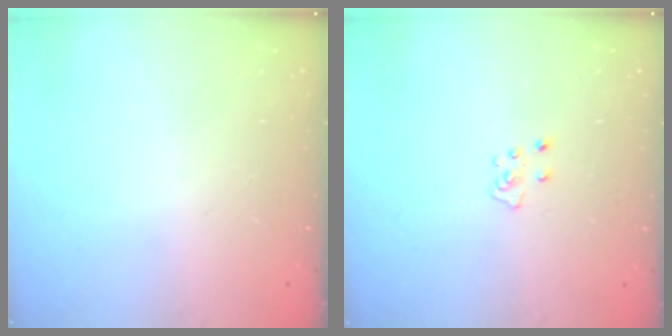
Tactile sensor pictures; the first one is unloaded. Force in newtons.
{"total": 5.0, "press": 5.0, "slide": 0.3}